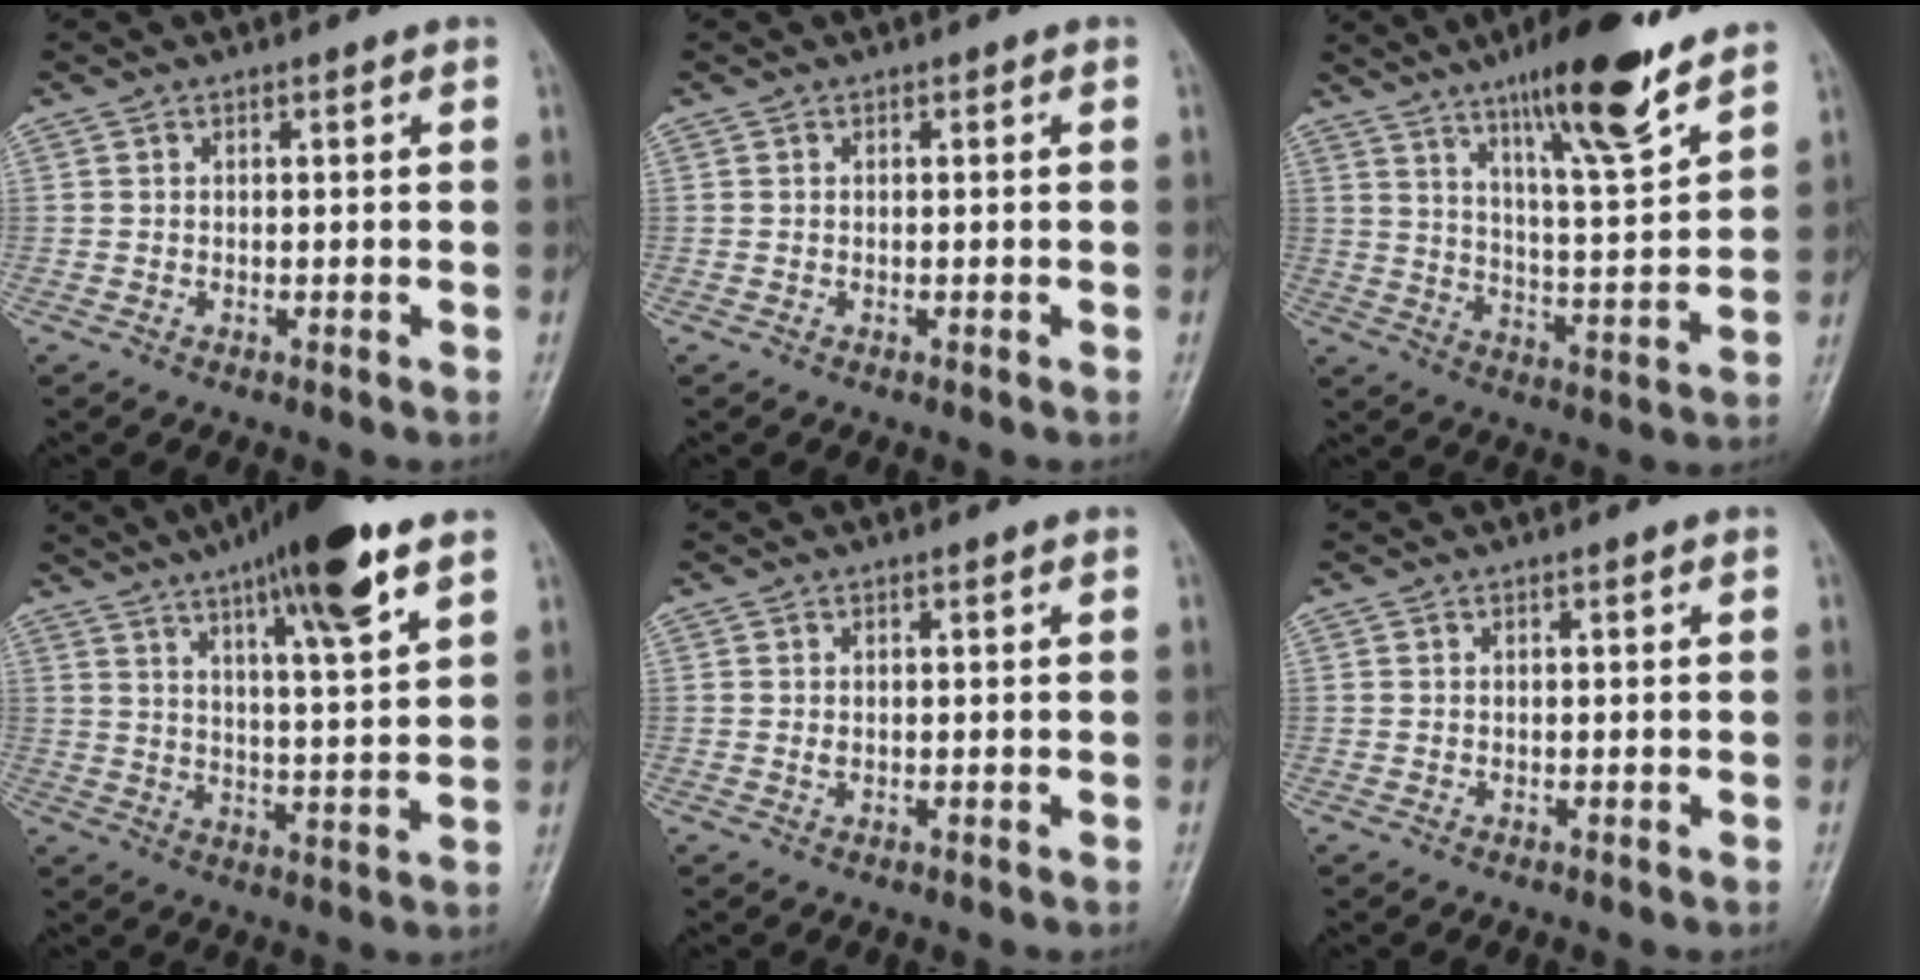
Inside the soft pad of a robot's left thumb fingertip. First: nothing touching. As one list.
[{"total": 0.0}, {"total": 16.5, "force": [11.2, 2.6, 11.7], "torque": [-0.172, -0.064, 0.184]}, {"total": 16.1, "force": [10.2, 2.4, 12.3], "torque": [-0.184, -0.038, 0.160]}, {"total": 0.7, "force": [0.3, 0.3, 0.6], "torque": [-0.012, 0.000, 0.007]}, {"total": 0.0}]